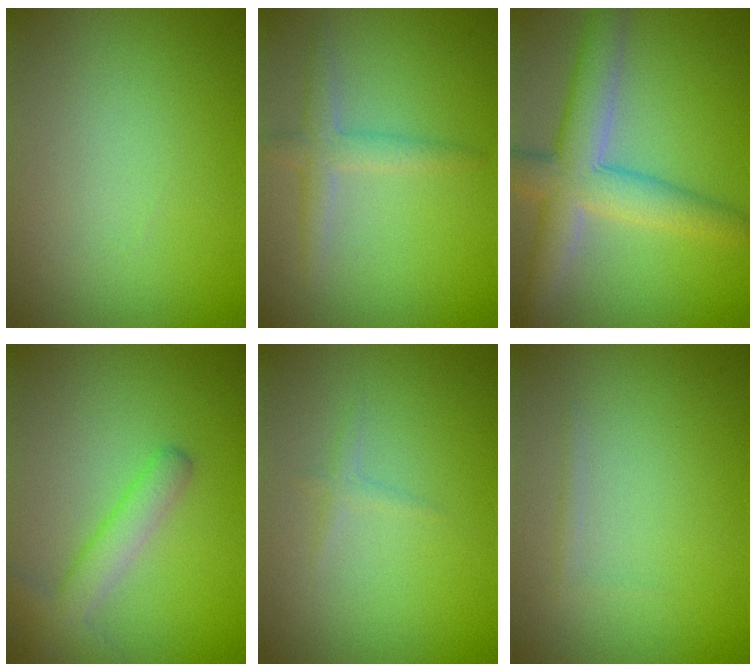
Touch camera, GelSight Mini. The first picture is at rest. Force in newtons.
{"total": 2.4, "press": 2.4, "slide": 0.0}
{"total": 6.5, "press": 6.4, "slide": 0.4}
{"total": 3.1, "press": 3.1, "slide": 0.1}
{"total": 0.8, "press": 0.8, "slide": 0.0}
{"total": 0.5, "press": 0.5, "slide": 0.0}